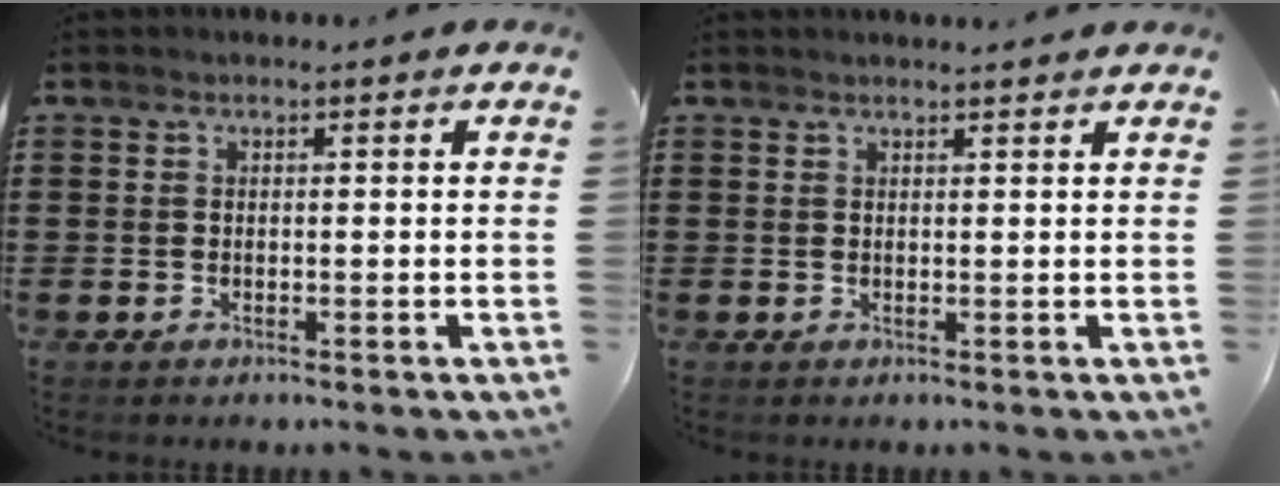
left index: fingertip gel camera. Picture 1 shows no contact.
{"total": 1.1, "force": [1.0, -0.1, 0.3], "torque": [-0.006, -0.002, 0.020]}